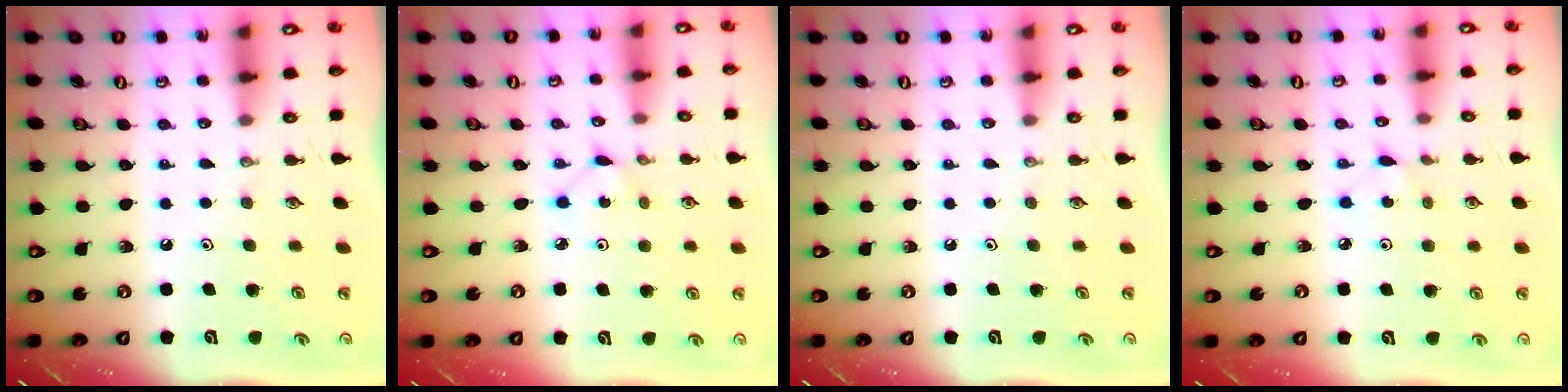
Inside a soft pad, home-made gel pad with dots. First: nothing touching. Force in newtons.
{"total": 1.2, "press": 1.2, "slide": 0.1}
{"total": 0.0}
{"total": 2.5, "press": 2.5, "slide": 0.3}